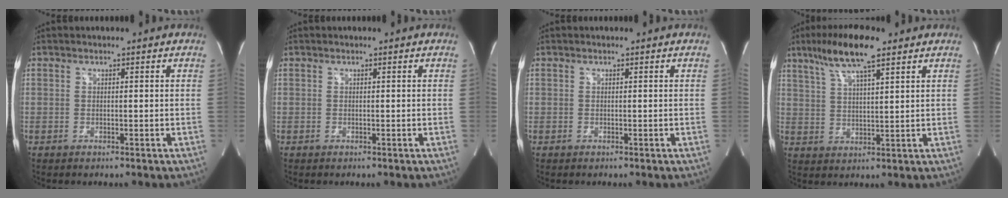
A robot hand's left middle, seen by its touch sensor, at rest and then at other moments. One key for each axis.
{"total": 0.0}
{"total": 0.0}
{"total": 10.0, "fx": 6.7, "fy": 1.4, "fz": 7.3, "tx": -0.143, "ty": 0.016, "tz": 0.120}